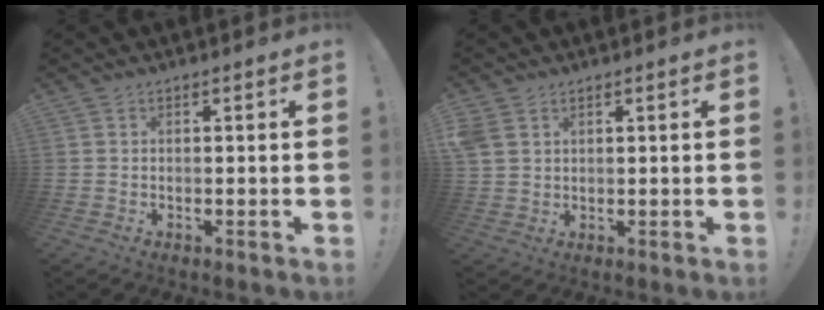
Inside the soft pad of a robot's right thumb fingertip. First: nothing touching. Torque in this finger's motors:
{"motor_torque": [-0.25, 0.26, 0.07, 0.19, 0.09]}